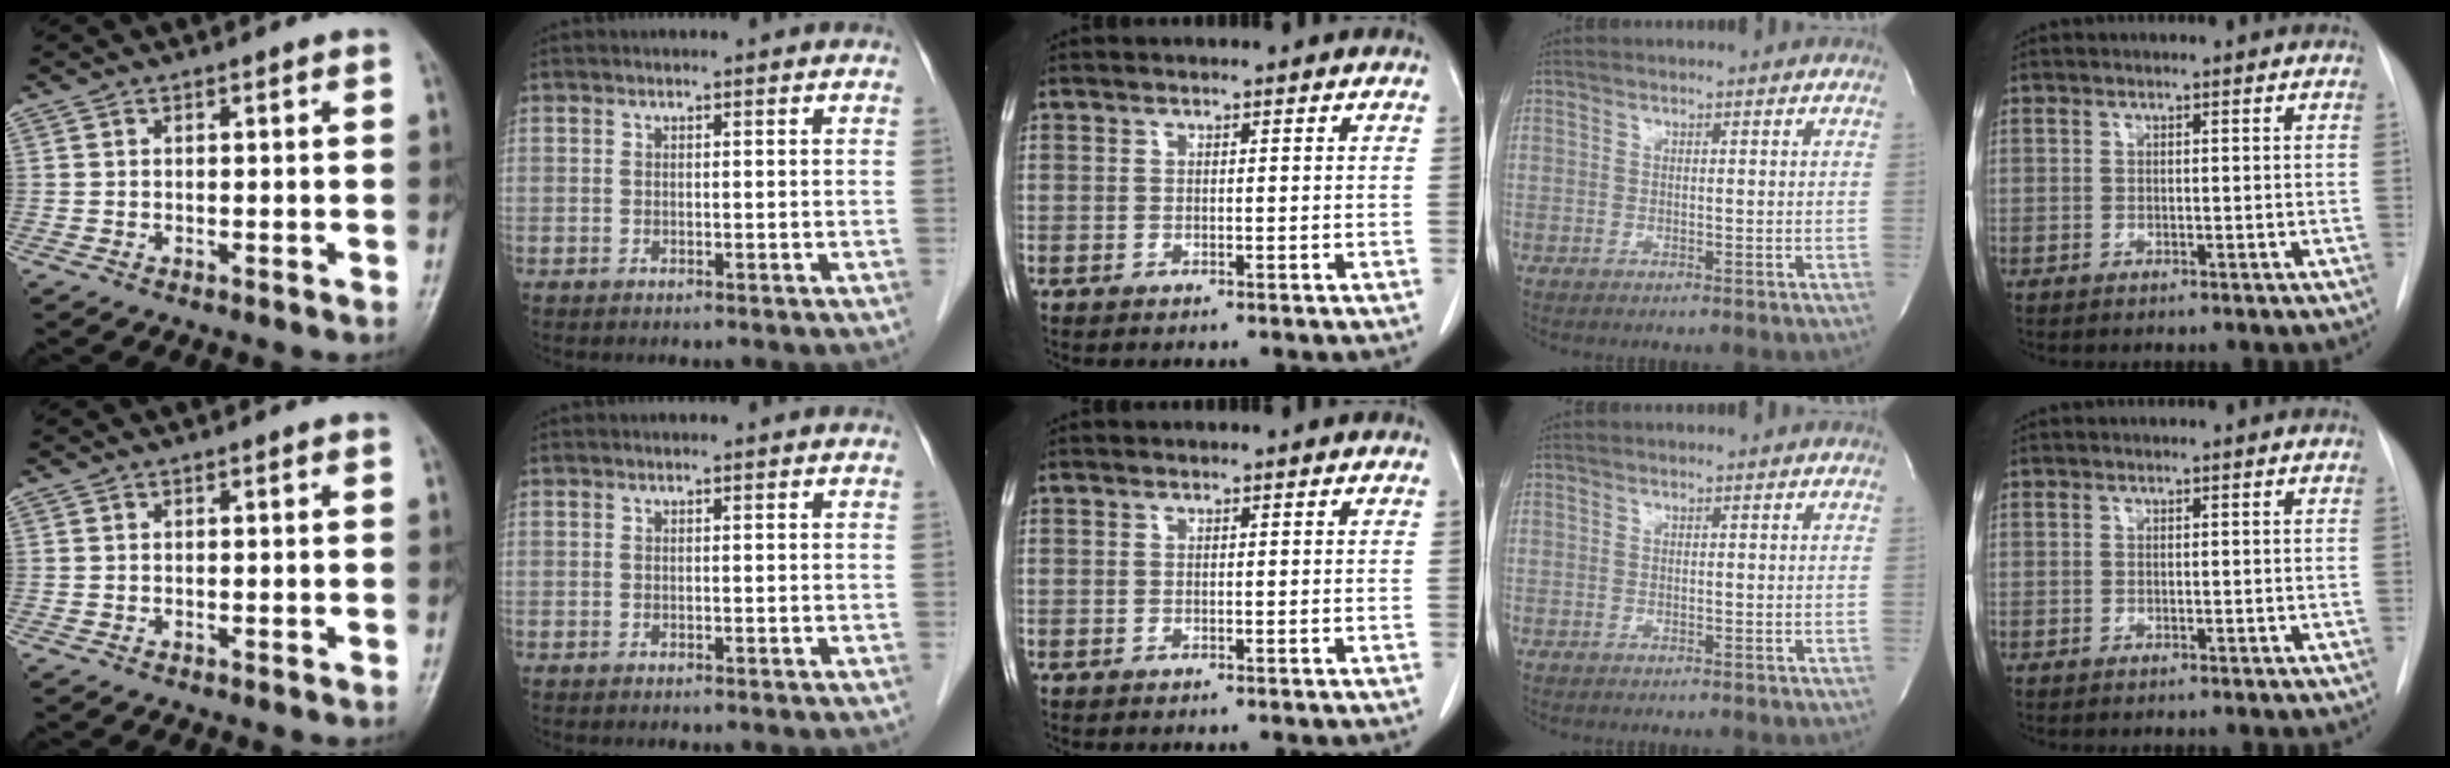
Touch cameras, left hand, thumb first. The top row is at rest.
{}